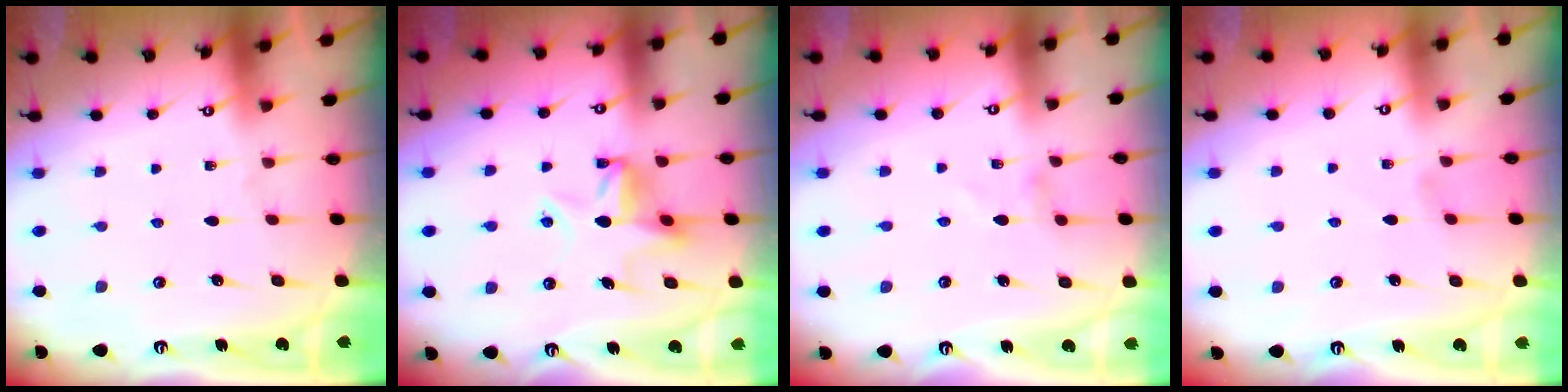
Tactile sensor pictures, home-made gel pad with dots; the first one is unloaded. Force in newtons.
{"total": 10.4, "press": 10.4, "slide": 0.3}
{"total": 0.7, "press": 0.6, "slide": 0.1}
{"total": 0.0}